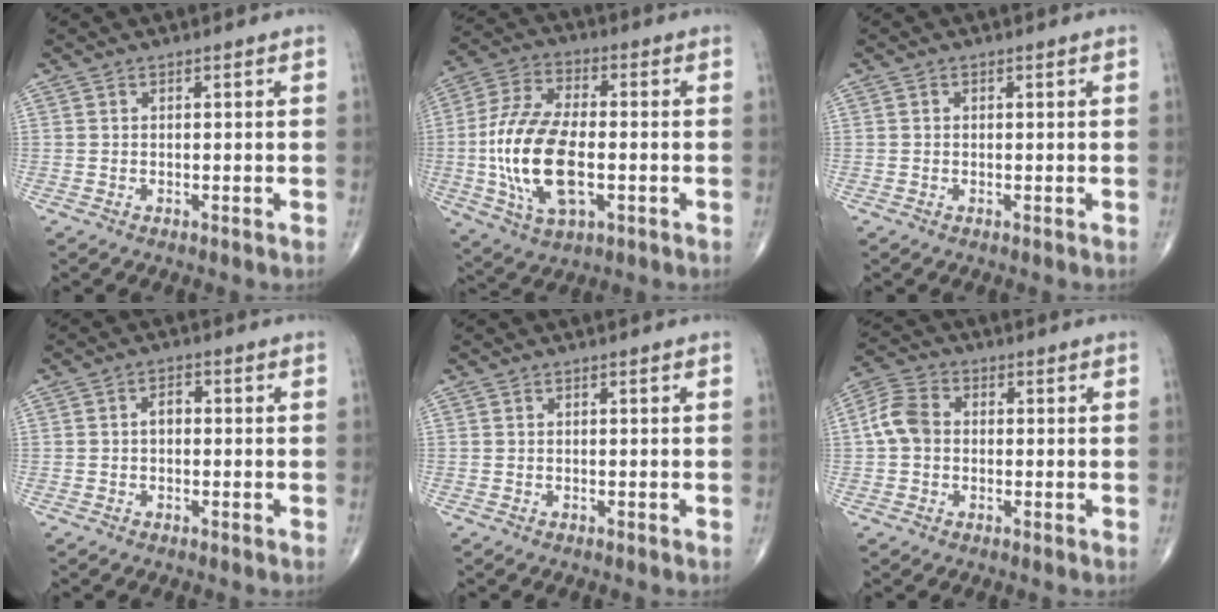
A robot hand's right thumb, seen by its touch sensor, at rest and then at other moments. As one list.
[{"total": 17.5, "force": [-2.5, 8.6, 15.1], "torque": [-0.304, 0.011, -0.042]}, {"total": 0.0}, {"total": 2.3, "force": [-0.1, 1.5, 1.7], "torque": [-0.019, 0.011, -0.006]}, {"total": 0.0}, {"total": 6.3, "force": [0.0, 4.9, 4.0], "torque": [-0.077, 0.019, -0.011]}]